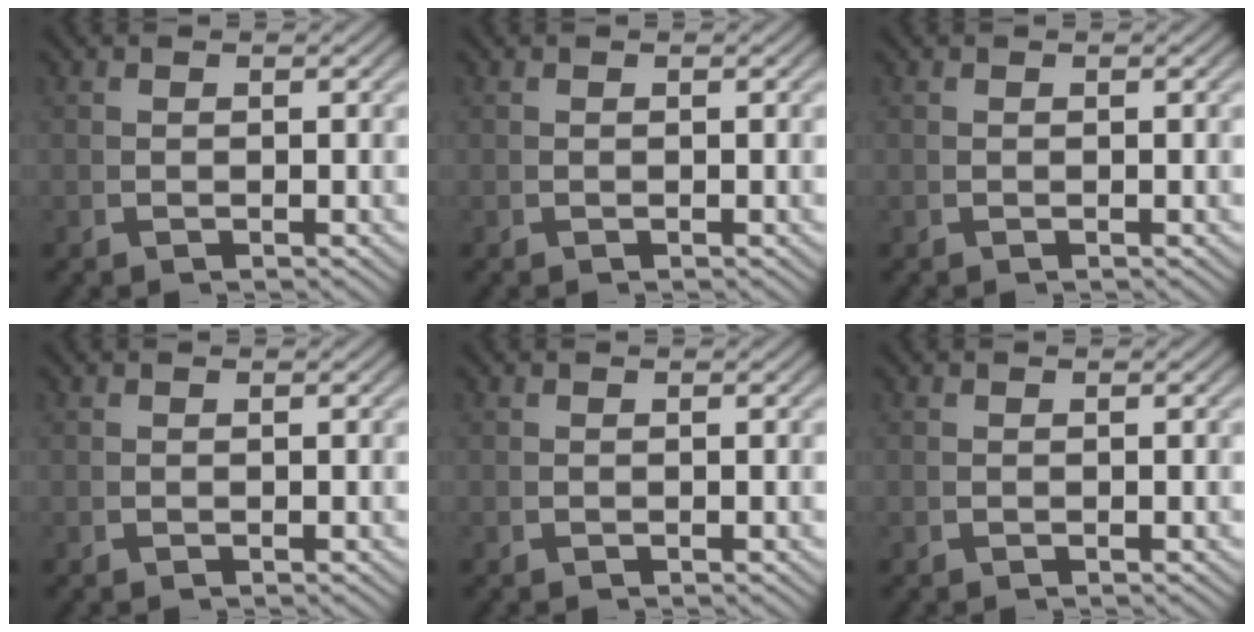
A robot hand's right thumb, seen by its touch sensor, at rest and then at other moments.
{"total": 0.0}
{"total": 0.0}
{"total": 0.0}
{"total": 0.0}
{"total": 0.0}